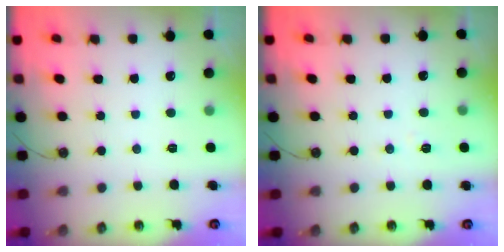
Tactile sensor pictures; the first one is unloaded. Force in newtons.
{"total": 5.3, "press": 4.9, "slide": 2.0}